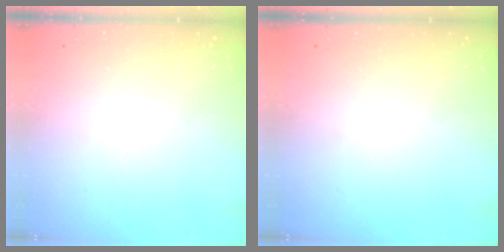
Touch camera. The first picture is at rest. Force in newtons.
{"total": 0.0}